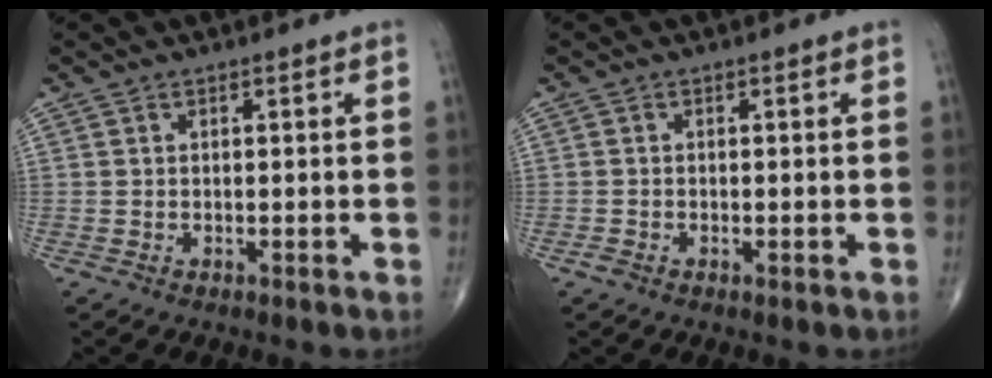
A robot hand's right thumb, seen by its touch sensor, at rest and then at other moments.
{"total": 1.0, "force": [-0.5, 0.6, 0.6], "torque": [-0.014, 0.000, -0.010]}